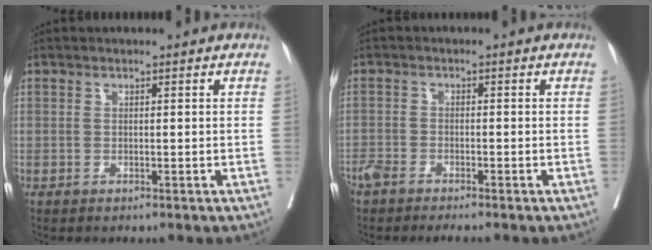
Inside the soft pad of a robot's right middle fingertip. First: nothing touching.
{"total": 4.6, "force": [-3.9, 0.8, 2.2], "torque": [-0.034, -0.006, -0.068]}